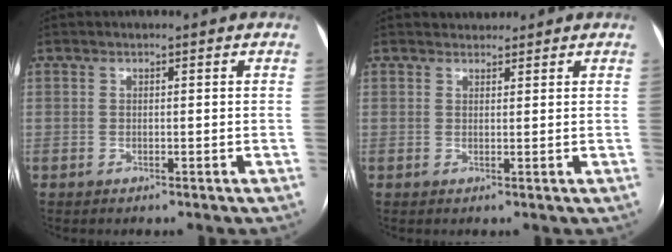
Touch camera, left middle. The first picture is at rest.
{"total": 1.9, "force": [1.8, 0.7, 0.0], "torque": [0.001, 0.011, 0.027]}